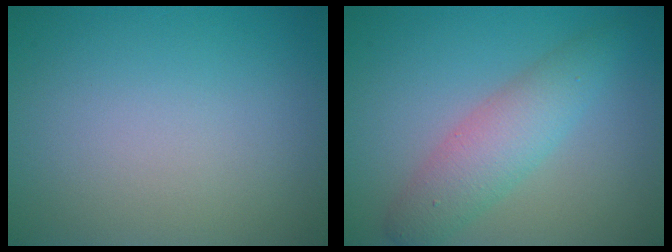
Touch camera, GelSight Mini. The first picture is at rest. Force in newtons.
{"total": 4.3, "press": 4.3, "slide": 0.1}